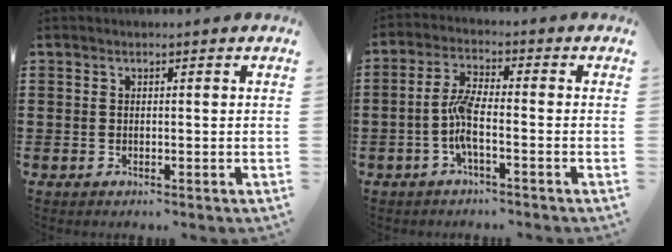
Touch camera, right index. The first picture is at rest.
{"total": 5.2, "force": [-1.9, 1.1, 4.7], "torque": [-0.113, -0.009, -0.042]}